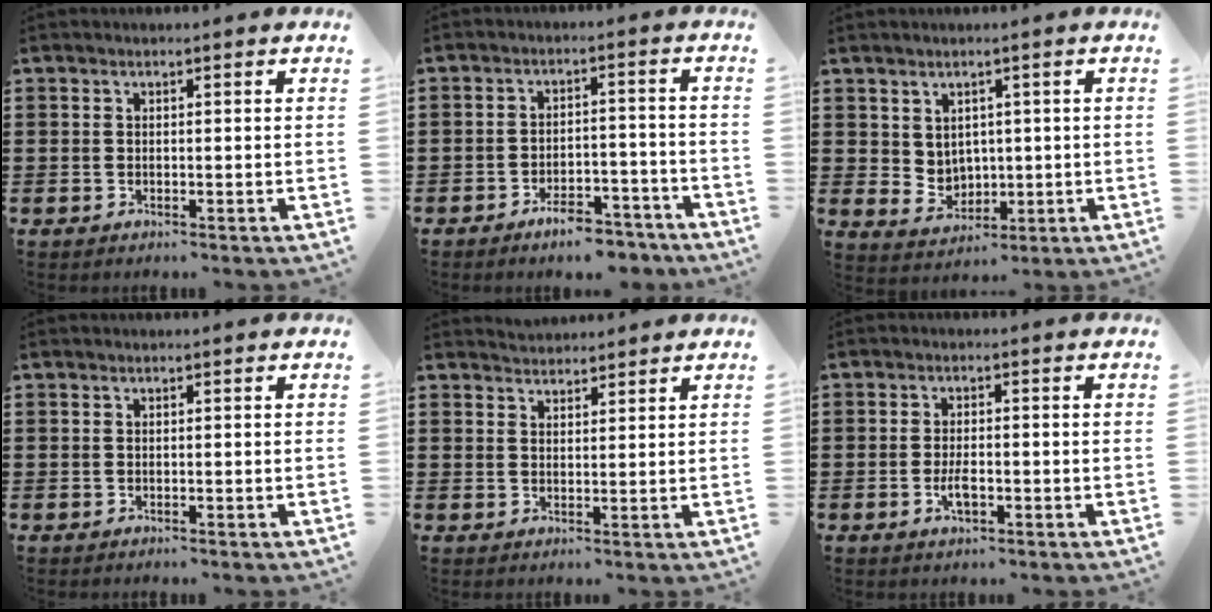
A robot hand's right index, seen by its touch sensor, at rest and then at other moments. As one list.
[{"total": 5.6, "force": [-5.1, 1.1, 2.1], "torque": [-0.030, 0.012, -0.094]}, {"total": 3.9, "force": [2.4, 3.0, 0.7], "torque": [-0.021, -0.006, 0.042]}, {"total": 0.0}, {"total": 1.9, "force": [1.9, 0.1, -0.5], "torque": [0.004, 0.001, 0.038]}, {"total": 3.1, "force": [-1.0, 1.2, 2.7], "torque": [-0.055, -0.001, -0.019]}]